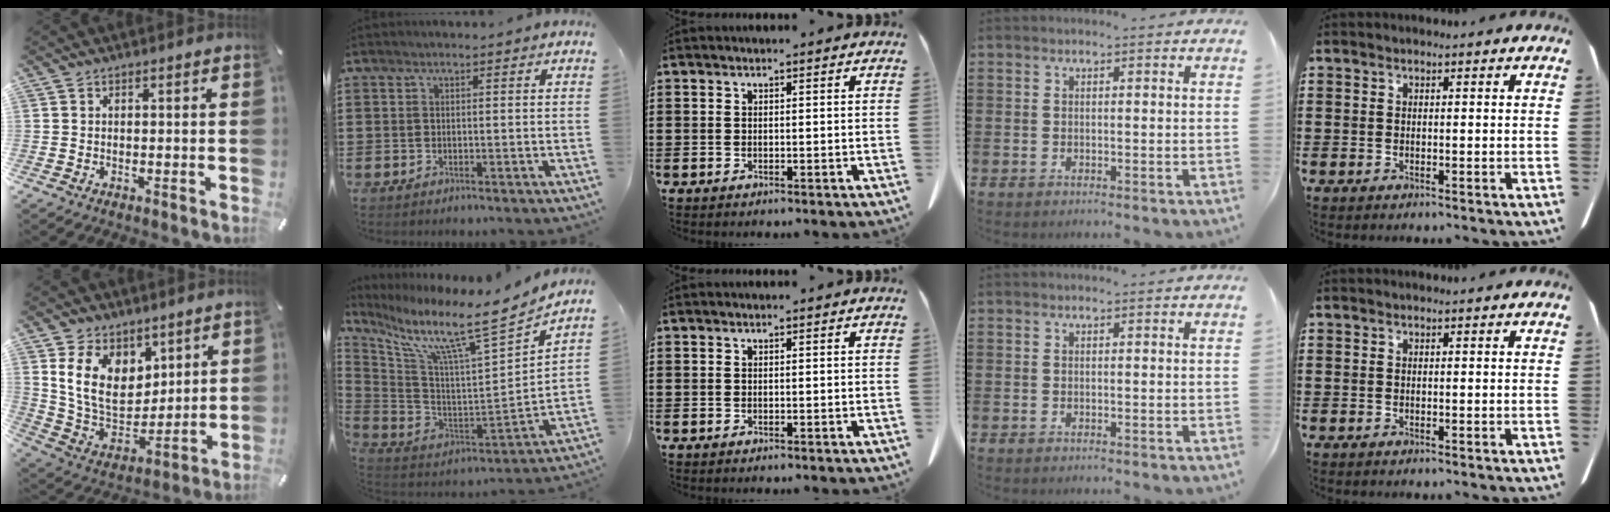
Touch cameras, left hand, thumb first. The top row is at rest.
{"thumb": {"total": 13.9, "force": [5.8, 10.5, 6.9], "torque": [-0.146, -0.034, 0.115]}, "index": {"total": 9.6, "force": [7.4, 0.4, 6.1], "torque": [-0.134, -0.070, 0.108]}}